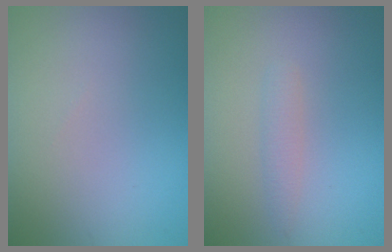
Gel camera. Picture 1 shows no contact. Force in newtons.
{"total": 1.4, "press": 1.4, "slide": 0.1}